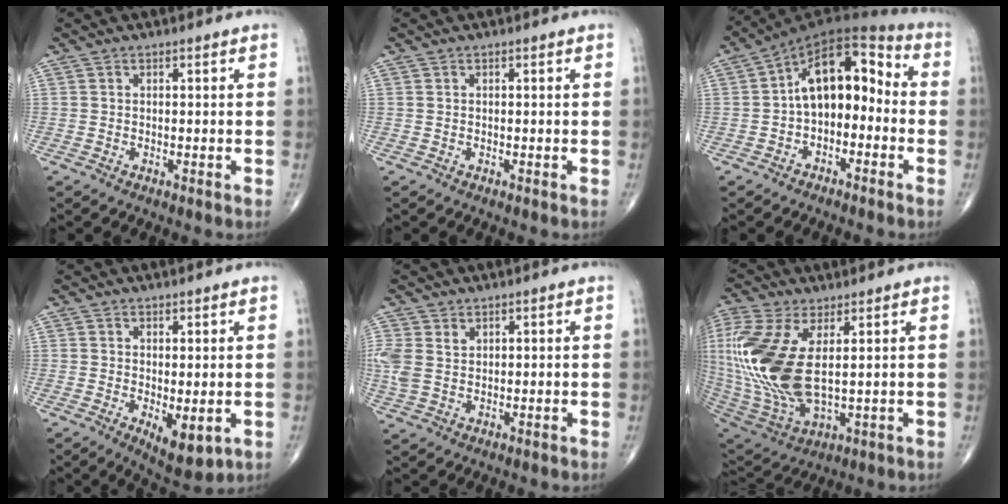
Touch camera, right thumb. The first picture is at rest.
{"total": 0.0}
{"total": 13.3, "force": [-1.0, 8.1, 10.5], "torque": [-0.127, 0.051, -0.033]}
{"total": 6.0, "force": [-1.0, 2.7, 5.3], "torque": [-0.067, -0.017, -0.003]}
{"total": 4.8, "force": [1.7, 3.3, 3.1], "torque": [-0.080, 0.004, 0.043]}
{"total": 21.1, "force": [3.3, 9.8, 18.4], "torque": [-0.429, -0.027, 0.072]}